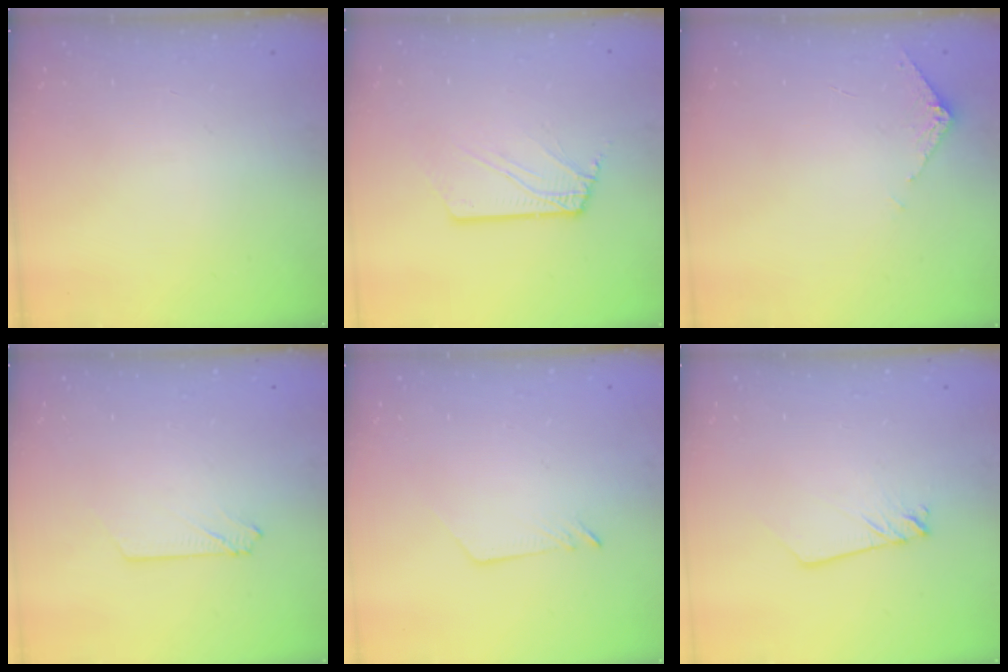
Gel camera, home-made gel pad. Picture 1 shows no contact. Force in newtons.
{"total": 2.5, "press": 2.5, "slide": 0.3}
{"total": 5.9, "press": 5.8, "slide": 0.7}
{"total": 2.6, "press": 2.6, "slide": 0.3}
{"total": 2.5, "press": 2.5, "slide": 0.2}
{"total": 2.4, "press": 2.4, "slide": 0.2}